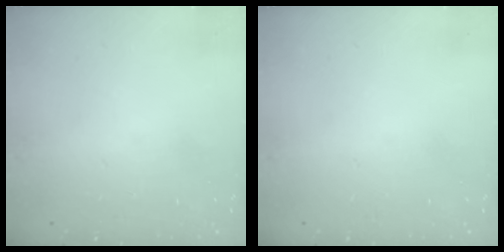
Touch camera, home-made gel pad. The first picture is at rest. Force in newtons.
{"total": 0.0}